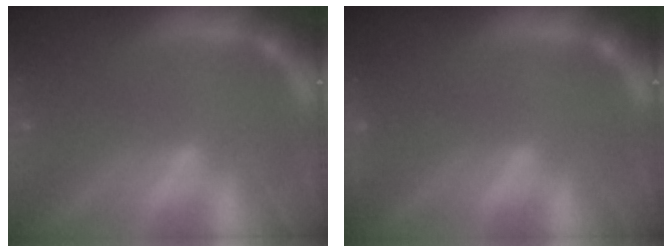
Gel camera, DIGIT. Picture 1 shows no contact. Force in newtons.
{"total": 1.4}